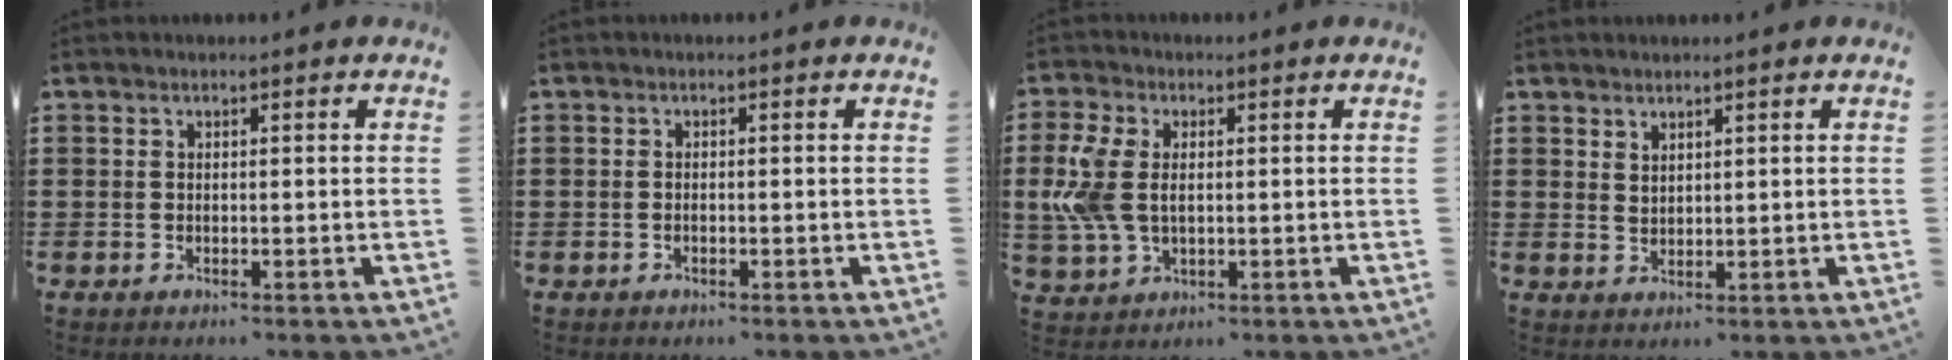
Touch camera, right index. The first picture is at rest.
{"total": 0.5, "force": [-0.4, 0.2, 0.3], "torque": [-0.008, -0.003, -0.006]}
{"total": 6.8, "force": [0.5, 4.3, 5.2], "torque": [-0.141, 0.001, 0.002]}
{"total": 1.7, "force": [1.7, 0.6, 0.0], "torque": [-0.003, 0.002, 0.033]}